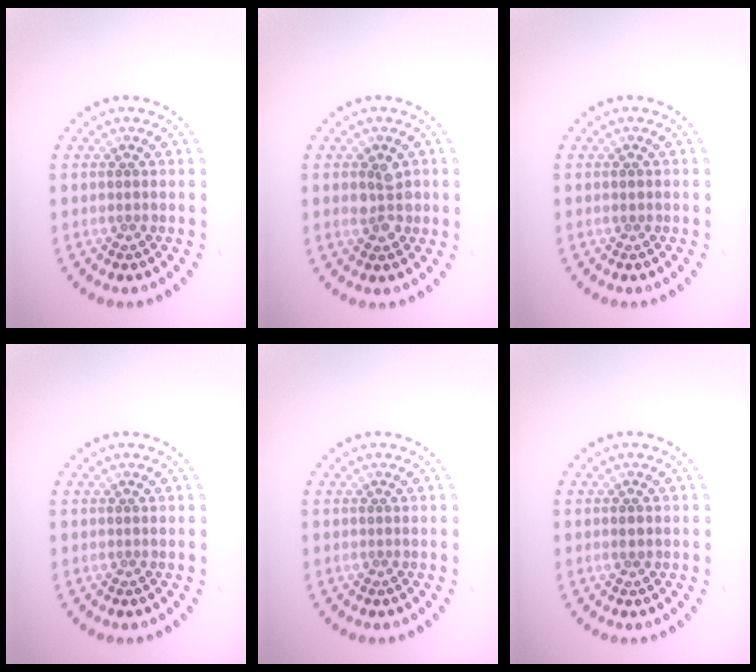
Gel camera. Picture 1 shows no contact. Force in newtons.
{"total": 2.6, "press": 2.5, "slide": 0.6}
{"total": 0.5, "press": 0.5, "slide": 0.1}
{"total": 0.0}
{"total": 0.0}
{"total": 1.0, "press": 1.0, "slide": 0.2}